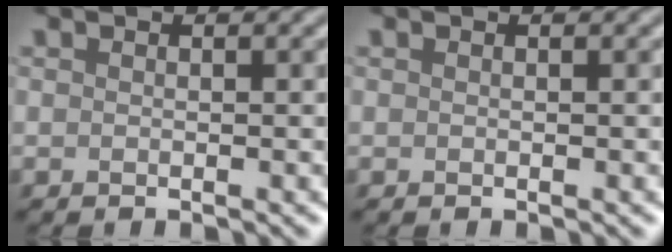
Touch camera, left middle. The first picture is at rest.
{"total": 0.0}